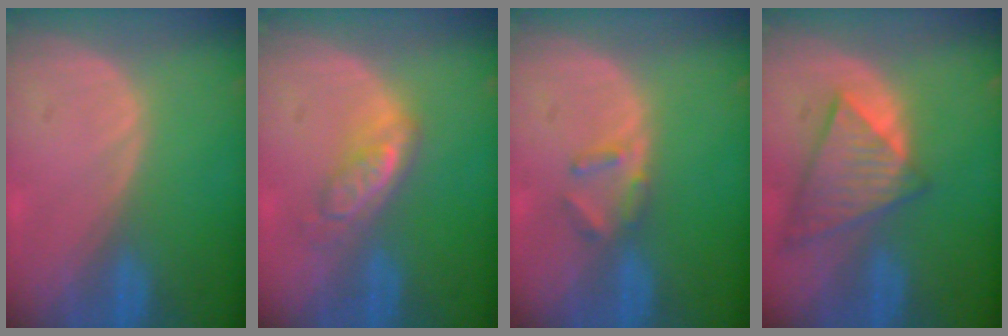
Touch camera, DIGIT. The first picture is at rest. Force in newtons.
{"total": 5.2, "press": 4.6, "slide": 2.4}
{"total": 2.8, "press": 2.7, "slide": 0.4}
{"total": 8.8, "press": 7.6, "slide": 4.3}